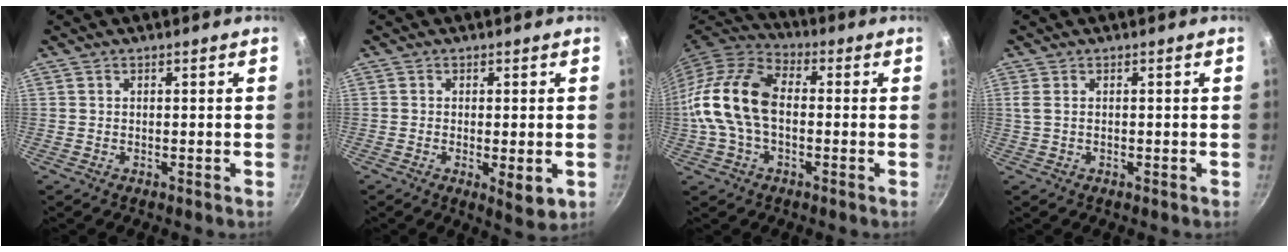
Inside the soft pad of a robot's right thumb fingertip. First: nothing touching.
{"total": 5.2, "force": [-1.1, 1.7, 4.8], "torque": [-0.074, -0.014, -0.012]}
{"total": 16.7, "force": [-0.8, 10.5, 12.9], "torque": [-0.239, 0.038, -0.032]}
{"total": 1.8, "force": [0.0, 0.8, 1.6], "torque": [-0.034, 0.002, -0.001]}